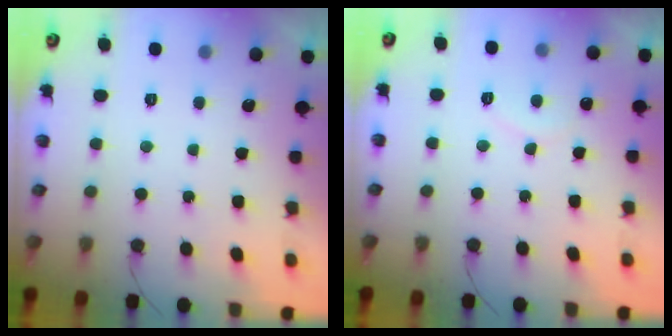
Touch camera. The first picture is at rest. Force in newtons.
{"total": 4.9, "press": 4.9, "slide": 0.4}